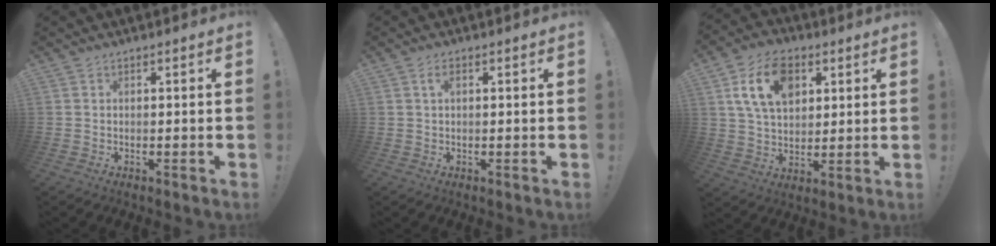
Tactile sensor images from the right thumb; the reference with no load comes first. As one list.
[{"total": 1.7, "force": [0.6, 0.8, 1.5], "torque": [-0.022, 0.003, 0.007]}, {"total": 15.5, "force": [6.2, 10.4, 9.6], "torque": [-0.149, -0.010, 0.119]}]